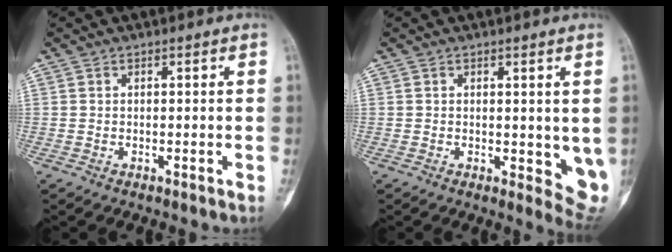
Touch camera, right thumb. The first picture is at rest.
{"total": 6.1, "force": [0.5, 2.9, 5.3], "torque": [-0.040, -0.016, 0.009]}